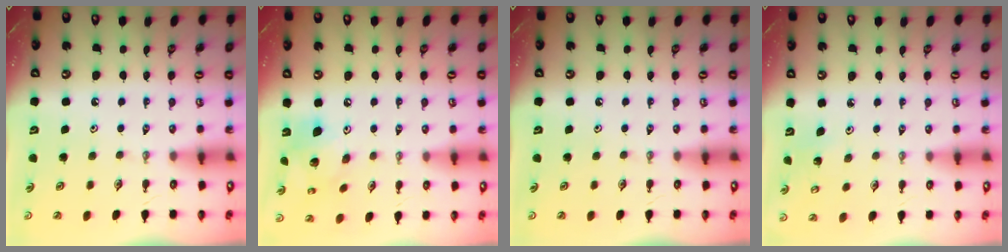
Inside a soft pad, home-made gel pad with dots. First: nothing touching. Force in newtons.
{"total": 14.3, "press": 14.2, "slide": 1.7}
{"total": 0.0}
{"total": 2.9, "press": 2.9, "slide": 0.2}